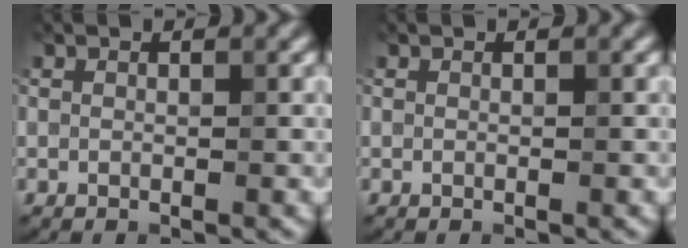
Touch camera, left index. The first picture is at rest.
{"total": 0.0}